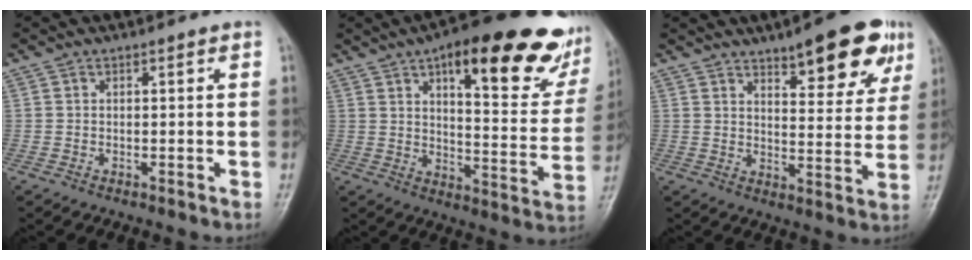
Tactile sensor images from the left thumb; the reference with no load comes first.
{"total": 26.3, "force": [15.0, 8.9, 19.6], "torque": [-0.223, -0.042, 0.204]}
{"total": 14.4, "force": [8.8, 4.8, 10.3], "torque": [-0.096, -0.036, 0.120]}